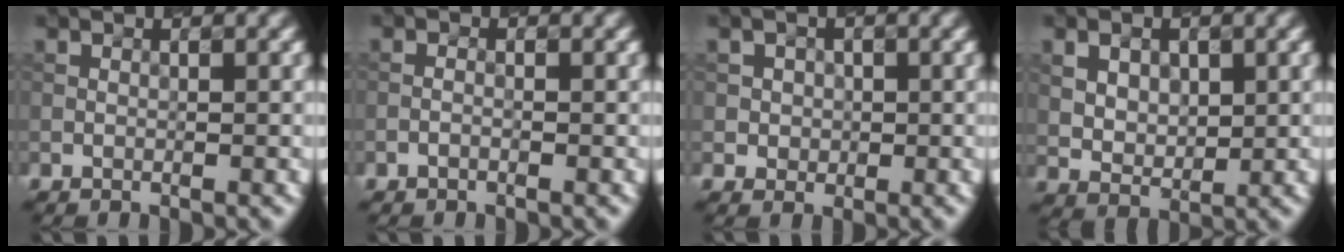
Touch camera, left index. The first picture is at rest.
{"total": 0.5, "force": [-0.4, 0.1, 0.3], "torque": [-0.008, 0.001, -0.010]}
{"total": 1.8, "force": [0.4, 1.7, 0.4], "torque": [0.013, -0.002, 0.001]}
{"total": 3.4, "force": [1.2, 2.3, 2.2], "torque": [-0.042, -0.002, 0.024]}